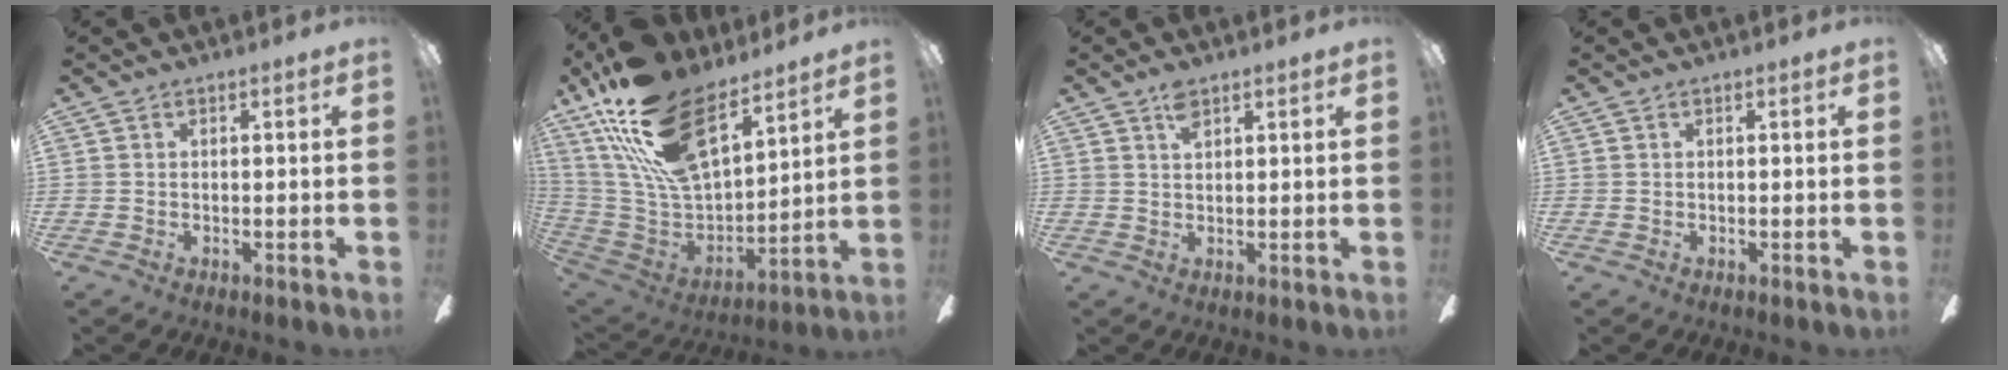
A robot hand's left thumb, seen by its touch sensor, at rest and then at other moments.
{"total": 25.7, "force": [16.4, 11.7, 15.9], "torque": [-0.316, -0.090, 0.294]}
{"total": 3.3, "force": [2.2, 1.4, 2.0], "torque": [-0.036, 0.000, 0.038]}
{"total": 0.0}